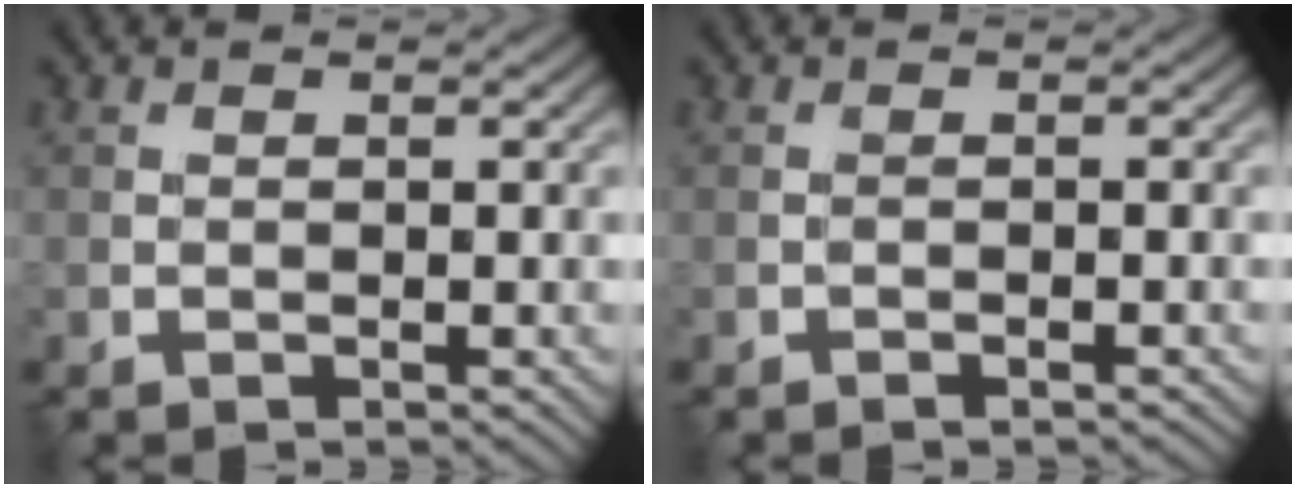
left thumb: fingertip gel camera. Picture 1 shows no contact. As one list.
[{"total": 0.6, "force": [-0.5, 0.0, 0.3], "torque": [-0.004, 0.002, -0.011]}]